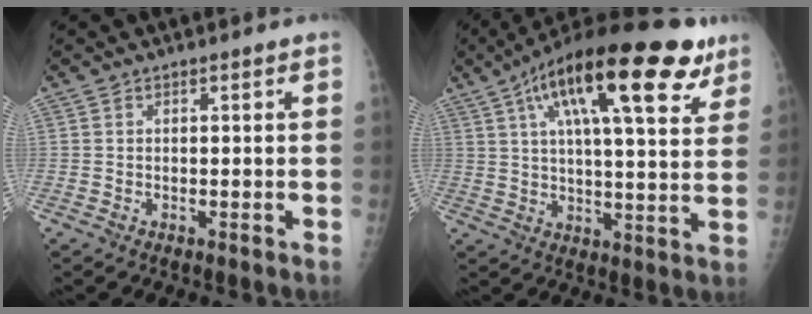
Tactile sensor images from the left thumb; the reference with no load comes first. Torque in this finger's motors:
{"motor_torque": [0.43, 0.52, 1.84, -0.93, 0.39]}